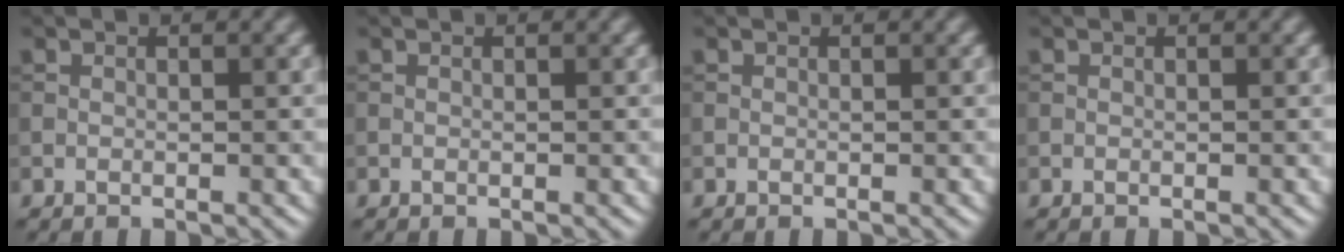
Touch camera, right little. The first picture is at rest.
{"total": 0.0}
{"total": 0.0}
{"total": 0.0}